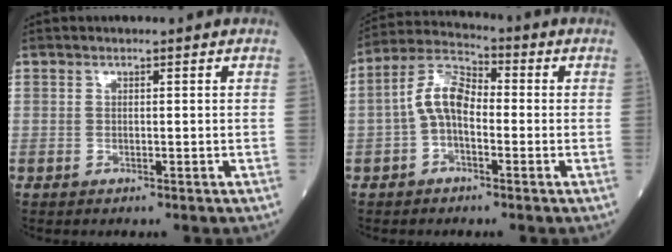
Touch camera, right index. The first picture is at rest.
{"total": 7.3, "force": [-1.0, 3.6, 6.3], "torque": [-0.130, 0.027, -0.027]}